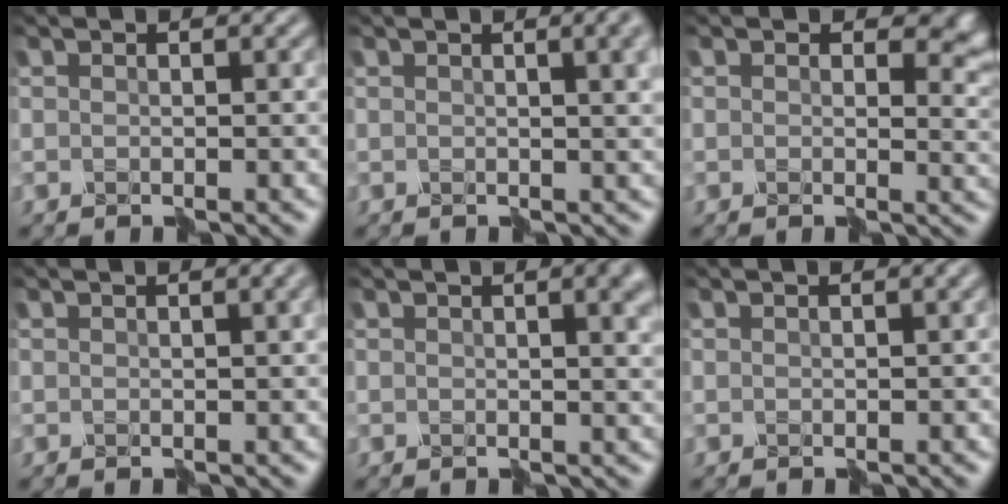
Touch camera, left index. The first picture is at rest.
{"total": 7.8, "force": [2.3, 4.0, 6.3], "torque": [-0.038, 0.024, 0.023]}
{"total": 4.1, "force": [1.3, 2.9, 2.6], "torque": [-0.024, -0.003, 0.013]}
{"total": 3.7, "force": [0.9, 1.8, 3.1], "torque": [-0.015, 0.011, 0.016]}
{"total": 7.3, "force": [2.4, 3.6, 5.9], "torque": [-0.041, 0.021, 0.029]}
{"total": 1.4, "force": [-0.5, 0.6, 1.1], "torque": [-0.009, 0.002, -0.005]}